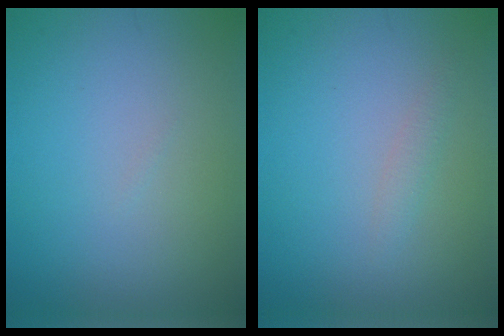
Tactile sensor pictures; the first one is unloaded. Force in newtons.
{"total": 0.9, "press": 0.9, "slide": 0.1}